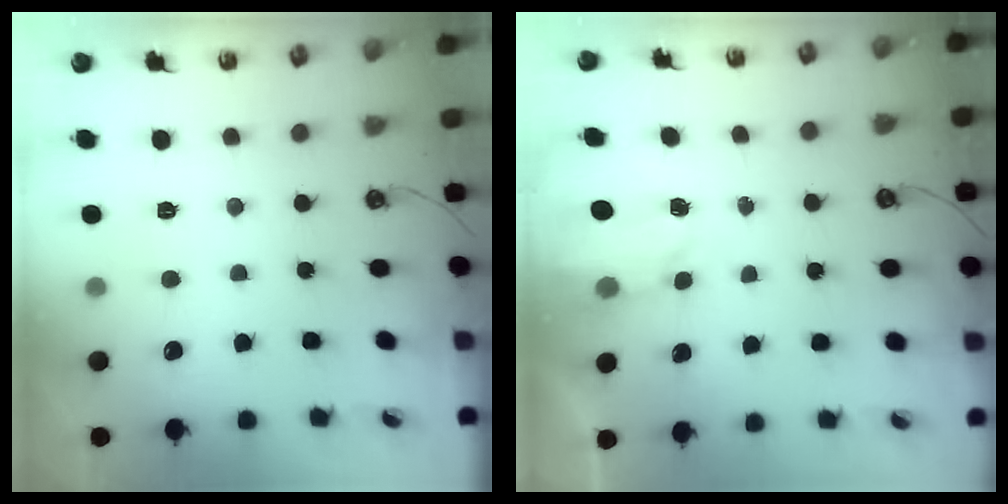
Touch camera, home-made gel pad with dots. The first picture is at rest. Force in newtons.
{"total": 2.7, "press": 2.6, "slide": 0.4}